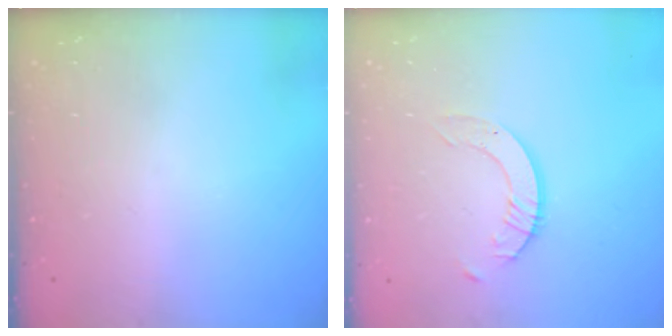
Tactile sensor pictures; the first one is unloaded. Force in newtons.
{"total": 3.5, "press": 3.4, "slide": 0.4}